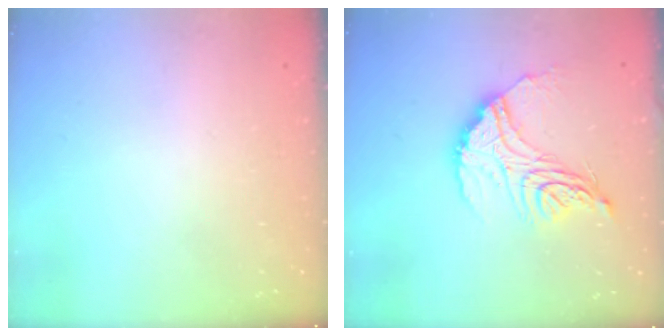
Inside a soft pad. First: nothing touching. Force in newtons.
{"total": 16.8, "press": 16.8, "slide": 1.2}